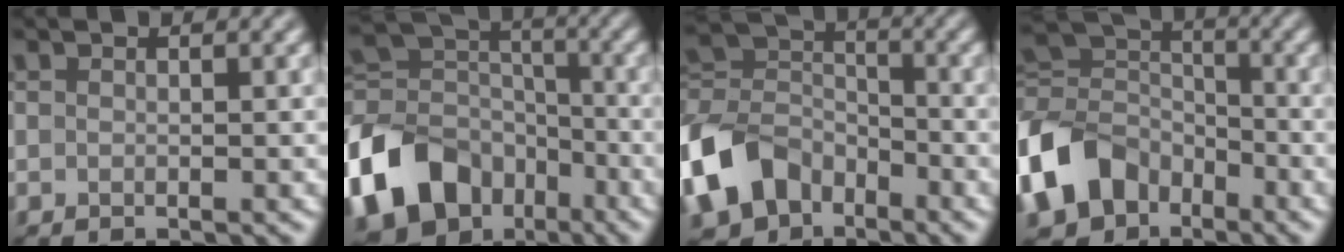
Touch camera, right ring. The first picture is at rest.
{"total": 13.8, "force": [-6.8, 10.0, 6.7], "torque": [-0.179, 0.002, -0.136]}
{"total": 8.7, "force": [-4.2, 6.4, 4.1], "torque": [-0.087, 0.006, -0.103]}
{"total": 9.4, "force": [-4.0, 7.2, 4.6], "torque": [-0.111, 0.006, -0.099]}